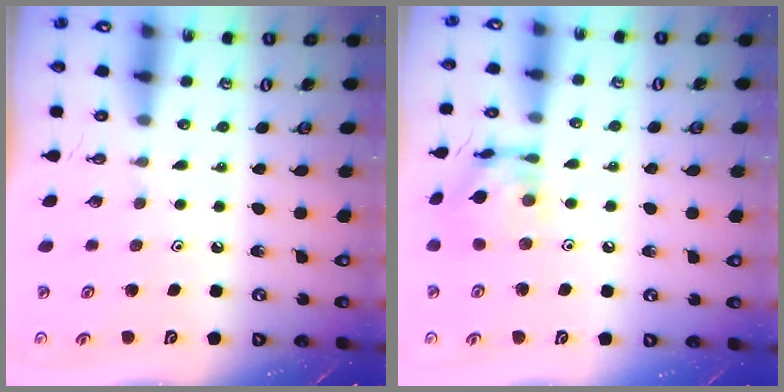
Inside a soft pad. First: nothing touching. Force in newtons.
{"total": 11.4, "press": 11.4, "slide": 1.0}